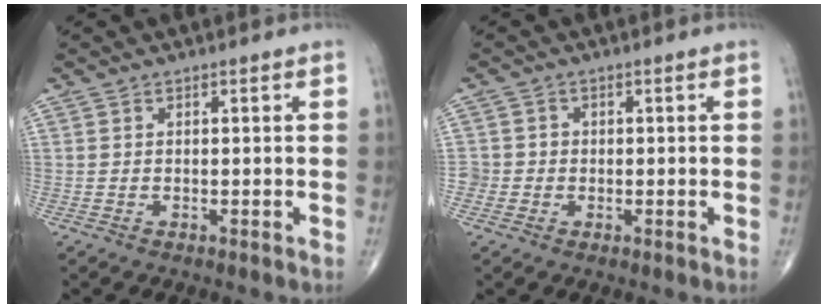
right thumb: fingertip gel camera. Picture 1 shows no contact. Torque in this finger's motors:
{"motor_torque": [0.04, -0.17, 0.14, 0.12, 0.01]}